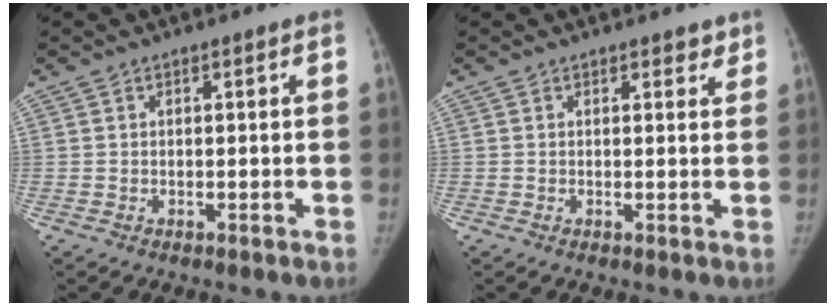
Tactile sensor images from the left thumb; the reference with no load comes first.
{"total": 1.8, "force": [1.3, 1.0, 0.6], "torque": [0.011, -0.006, 0.011]}